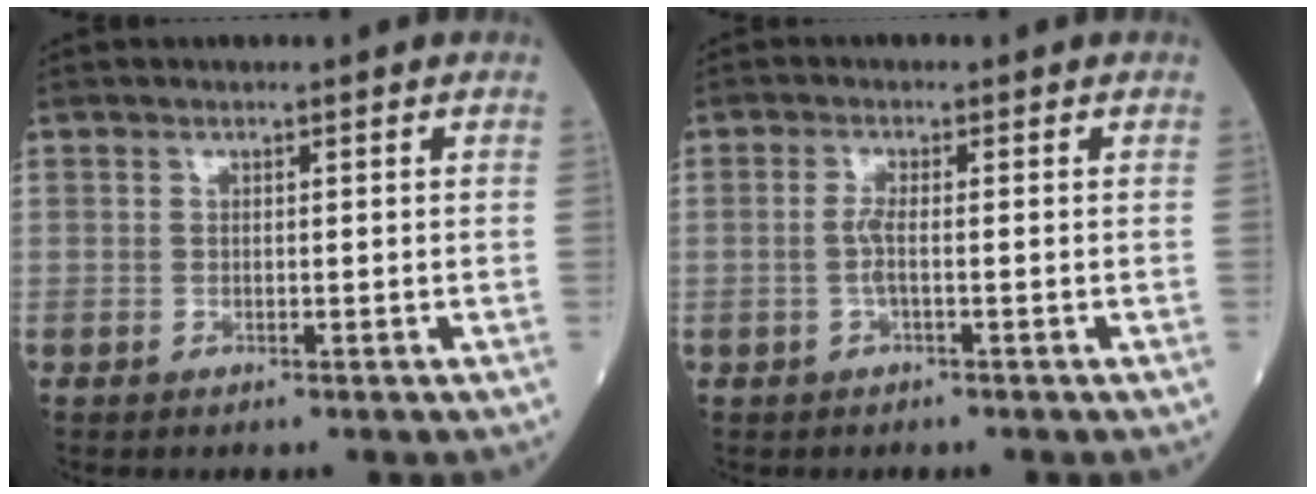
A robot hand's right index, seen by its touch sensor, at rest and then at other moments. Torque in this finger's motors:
{"motor_torque": [-0.03, -0.03, 0.01, 0.01]}